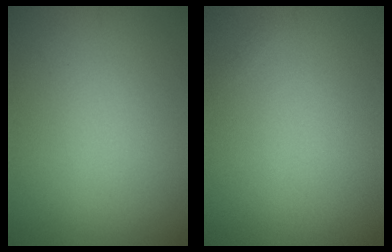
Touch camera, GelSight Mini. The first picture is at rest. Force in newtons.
{"total": 0.0}